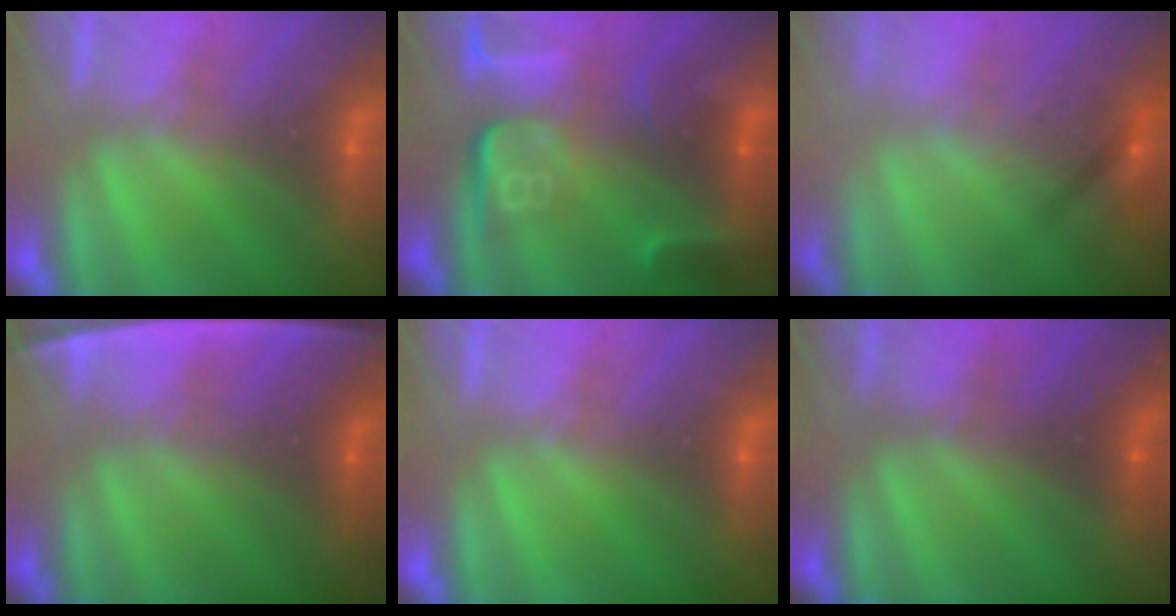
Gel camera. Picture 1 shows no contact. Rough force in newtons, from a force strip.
{"total": 7.9}
{"total": 2.8}
{"total": 2.4}
{"total": 0.0}
{"total": 2.3}